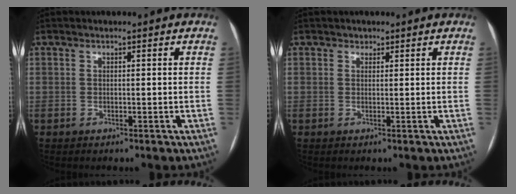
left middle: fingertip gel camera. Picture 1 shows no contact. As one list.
[{"total": 0.7, "force": [0.5, 0.5, 0.0], "torque": [0.002, -0.004, 0.005]}]